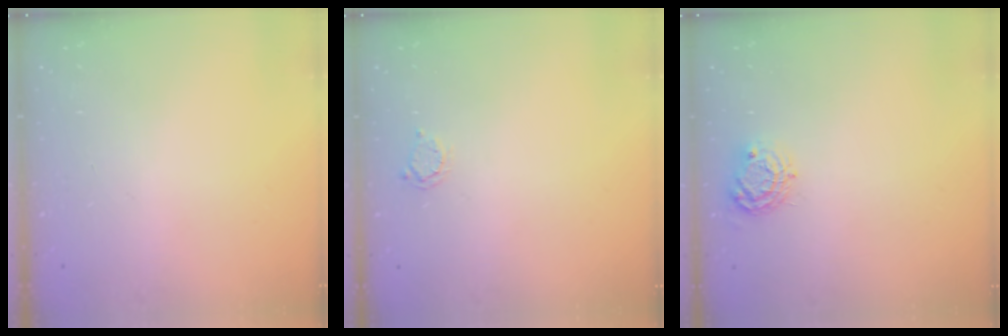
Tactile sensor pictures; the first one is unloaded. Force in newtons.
{"total": 2.5, "press": 2.5, "slide": 0.4}
{"total": 7.0, "press": 7.0, "slide": 0.4}